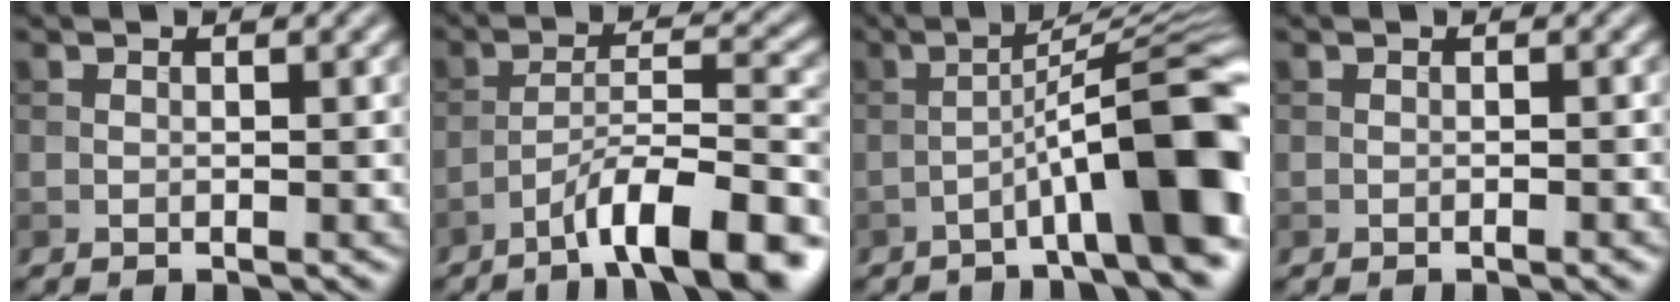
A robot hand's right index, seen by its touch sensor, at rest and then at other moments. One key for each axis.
{"total": 9.9, "fx": -6.5, "fy": 2.1, "fz": 7.2, "tx": -0.112, "ty": 0.017, "tz": -0.106}
{"total": 11.1, "fx": -4.3, "fy": 1.5, "fz": 10.1, "tx": -0.141, "ty": 0.027, "tz": -0.065}
{"total": 0.6, "fx": -0.3, "fy": 0.1, "fz": 0.5, "tx": -0.007, "ty": 0.000, "tz": -0.004}